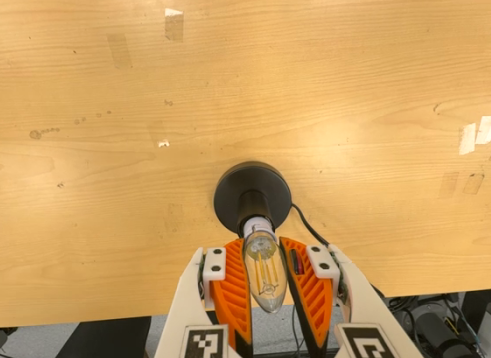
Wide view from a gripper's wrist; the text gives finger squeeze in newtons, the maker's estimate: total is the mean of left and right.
{"total": 13.6, "left": 13.3, "right": 14.0}